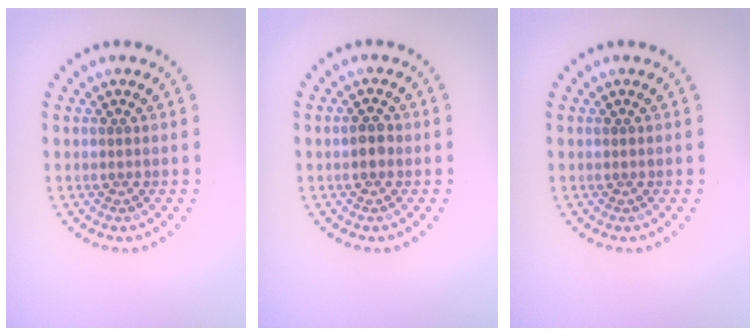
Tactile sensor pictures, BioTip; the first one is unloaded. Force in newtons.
{"total": 1.4, "press": 1.4, "slide": 0.1}
{"total": 0.0}